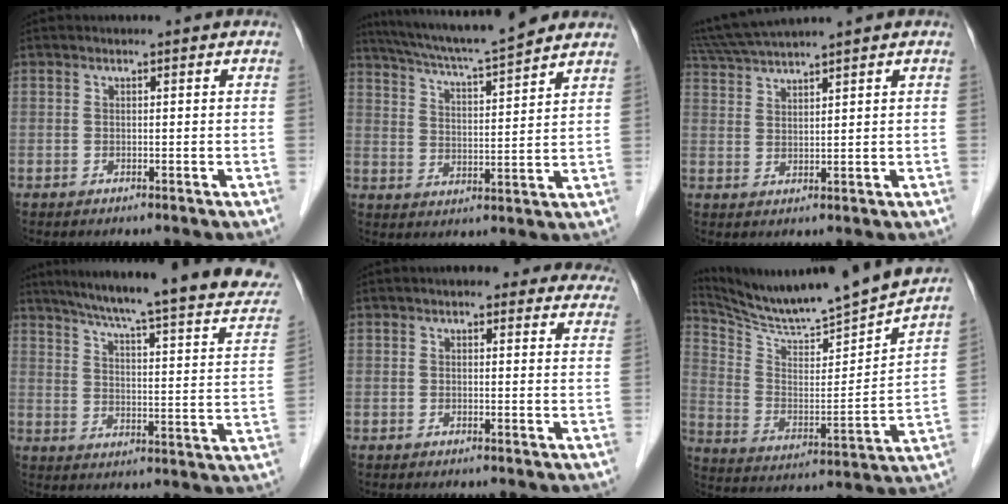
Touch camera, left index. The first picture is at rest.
{"total": 15.8, "force": [13.9, 0.6, 7.4], "torque": [-0.129, 0.021, 0.213]}
{"total": 7.7, "force": [6.9, -1.1, 3.3], "torque": [-0.064, 0.022, 0.130]}
{"total": 27.1, "force": [22.8, 2.4, 14.5], "torque": [-0.212, -0.042, 0.281]}
{"total": 9.6, "force": [8.3, 3.3, 3.6], "torque": [-0.012, 0.010, 0.081]}
{"total": 20.1, "force": [18.8, -0.8, 6.9], "torque": [-0.131, -0.063, 0.291]}